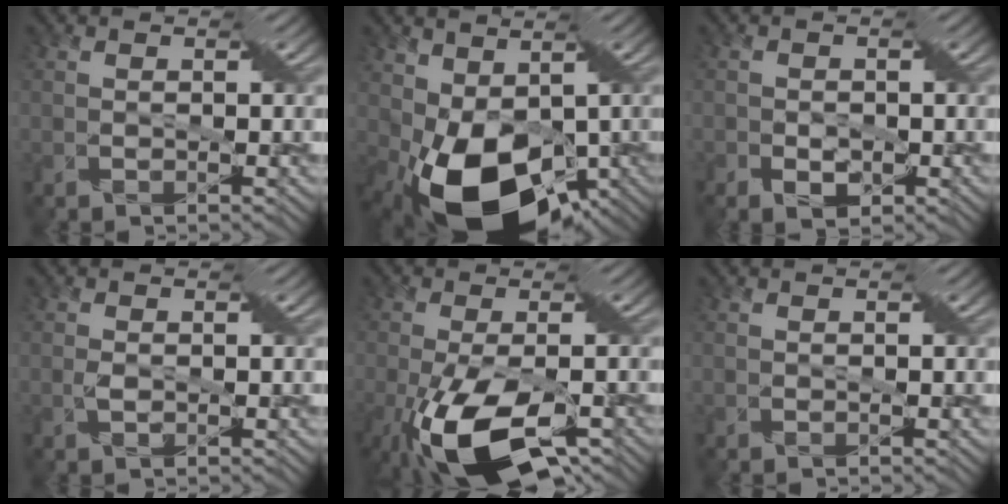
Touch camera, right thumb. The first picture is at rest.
{"total": 13.0, "force": [-2.3, 8.1, 9.9], "torque": [-0.182, -0.034, -0.036]}
{"total": 2.4, "force": [-1.0, 1.8, 1.3], "torque": [-0.011, -0.004, -0.024]}
{"total": 1.2, "force": [-0.1, 0.5, 1.1], "torque": [-0.028, -0.004, -0.005]}
{"total": 14.6, "force": [-6.8, 6.5, 11.2], "torque": [-0.218, -0.045, -0.104]}
{"total": 0.0}